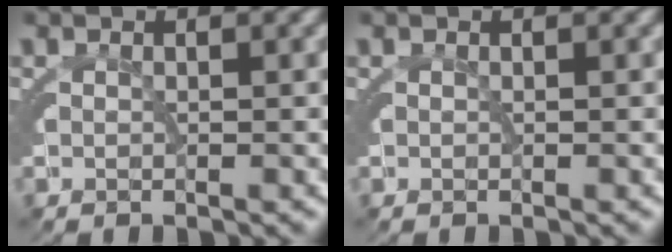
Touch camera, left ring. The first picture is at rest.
{"total": 0.0}